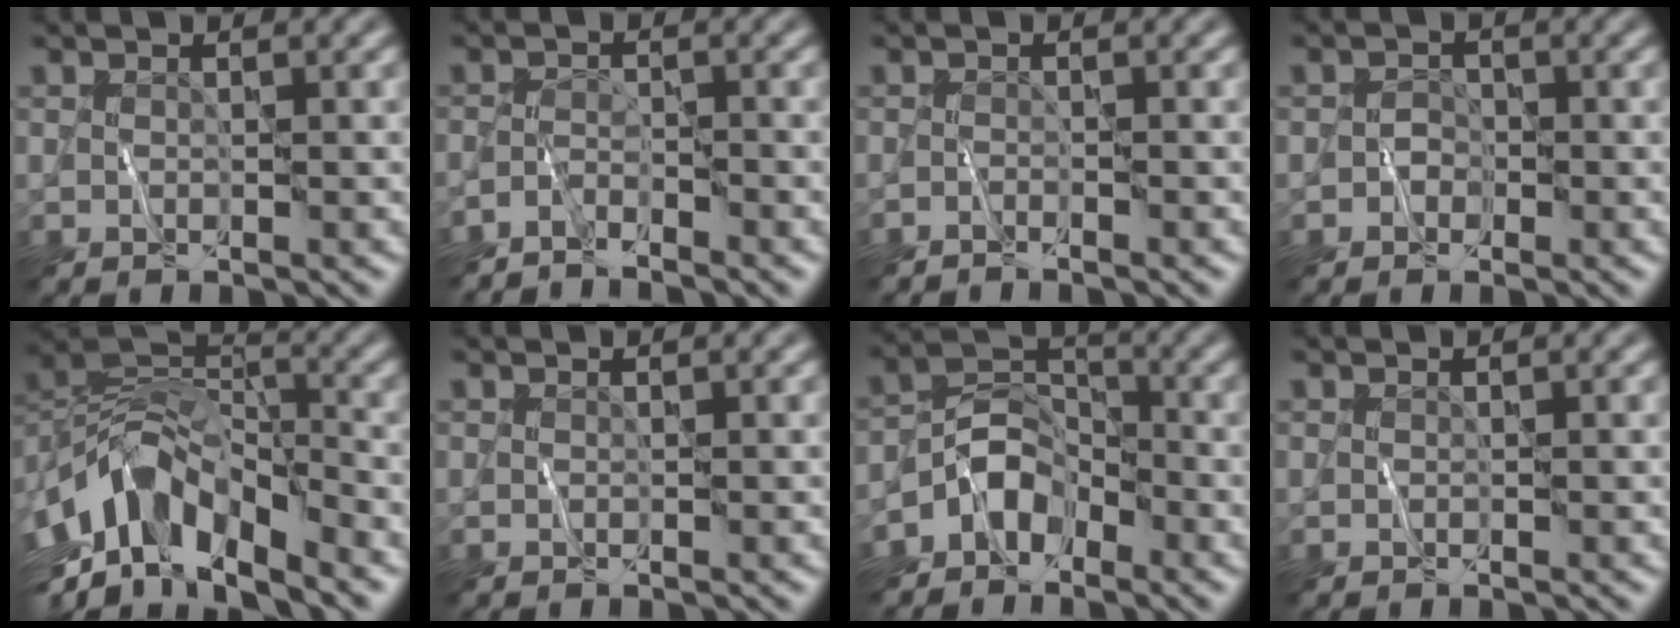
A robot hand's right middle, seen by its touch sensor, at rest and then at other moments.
{"total": 2.1, "force": [-2.0, 0.1, 0.5], "torque": [-0.013, 0.001, -0.048]}
{"total": 0.9, "force": [-0.9, -0.1, 0.1], "torque": [-0.001, 0.001, -0.020]}
{"total": 0.9, "force": [-0.4, 0.8, 0.2], "torque": [0.003, 0.006, -0.009]}
{"total": 11.8, "force": [-5.2, 5.2, 9.2], "torque": [-0.161, 0.006, -0.109]}
{"total": 0.0}
{"total": 4.2, "force": [-2.6, 2.7, 1.8], "torque": [-0.021, 0.006, -0.060]}
{"total": 0.0}